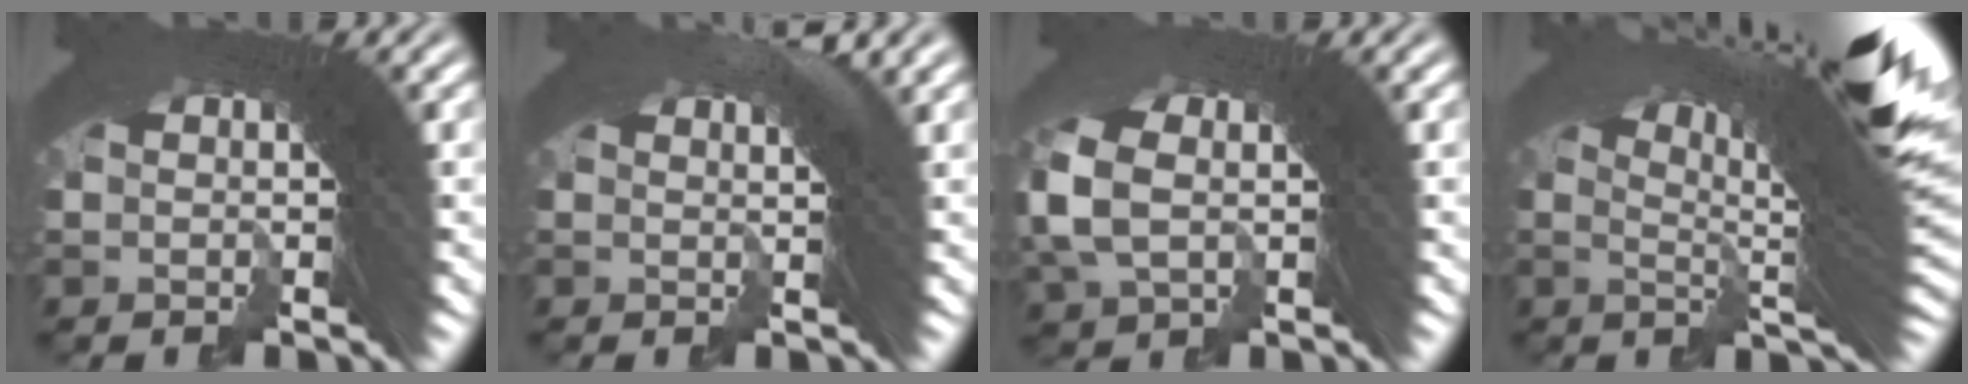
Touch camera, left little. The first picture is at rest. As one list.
[{"total": 3.2, "force": [2.2, -0.7, 2.3], "torque": [-0.024, 0.009, 0.035]}, {"total": 2.0, "force": [-0.1, 1.1, 1.6], "torque": [-0.048, -0.004, 0.007]}, {"total": 17.2, "force": [7.4, 4.8, 14.8], "torque": [-0.159, 0.045, 0.095]}]